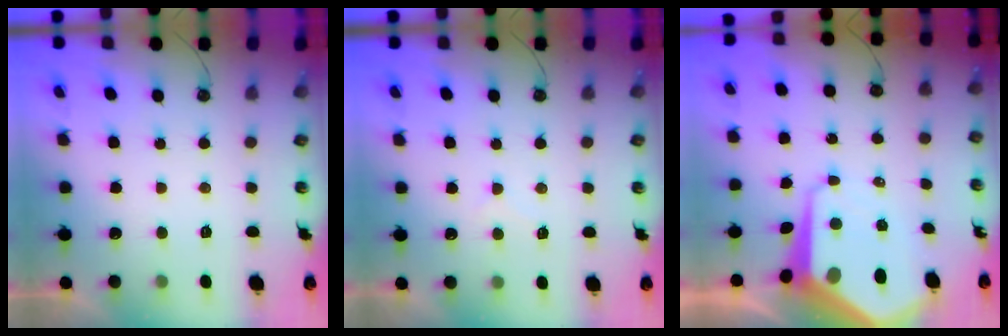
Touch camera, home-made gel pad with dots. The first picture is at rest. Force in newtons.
{"total": 6.5, "press": 6.5, "slide": 0.7}
{"total": 11.8, "press": 11.8, "slide": 1.2}